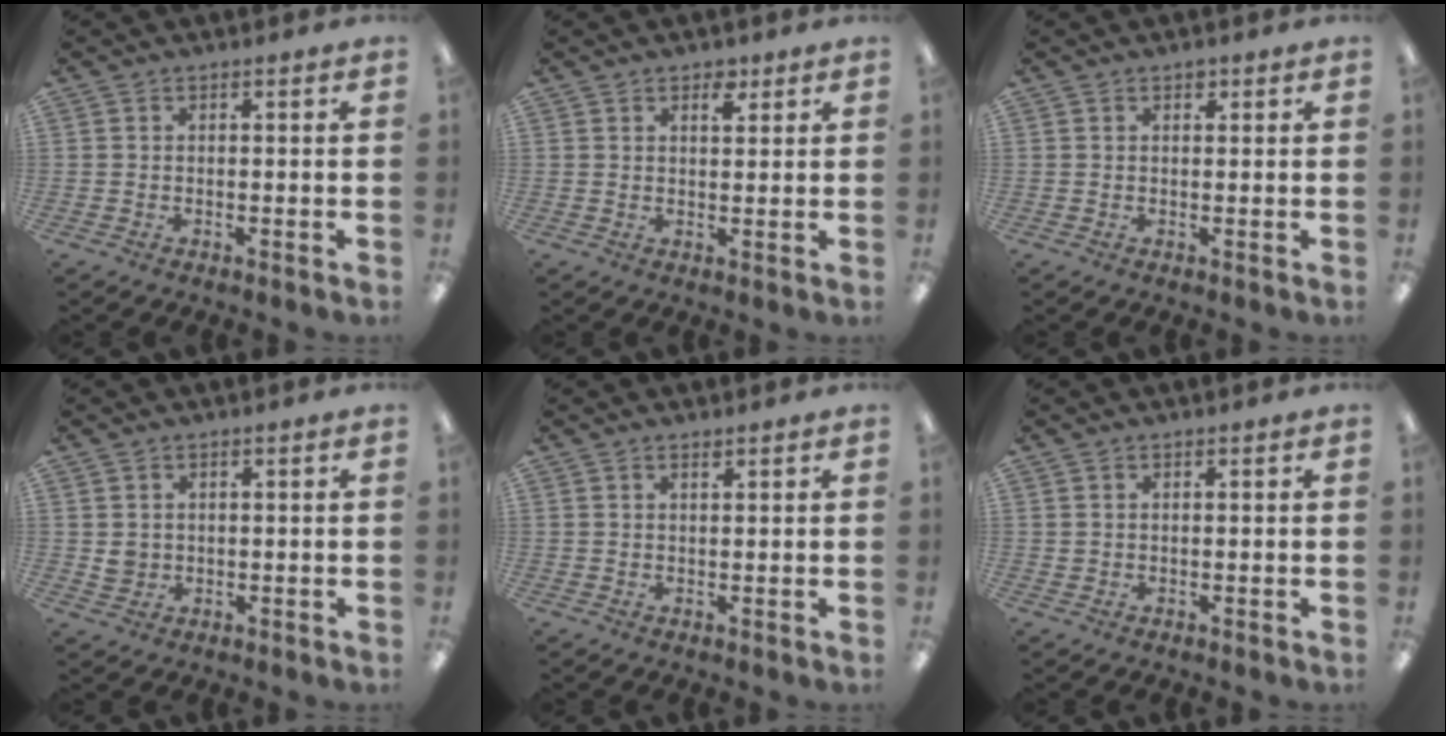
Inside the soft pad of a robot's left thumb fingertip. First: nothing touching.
{"total": 3.3, "force": [2.3, 1.6, 1.8], "torque": [-0.007, -0.012, 0.034]}
{"total": 1.5, "force": [0.9, 0.8, 0.8], "torque": [-0.009, 0.000, 0.015]}
{"total": 2.7, "force": [1.0, 2.4, 0.6], "torque": [-0.007, 0.000, 0.016]}
{"total": 1.4, "force": [1.2, 0.3, 0.6], "torque": [-0.014, -0.001, 0.021]}
{"total": 0.8, "force": [0.5, 0.6, 0.2], "torque": [-0.005, 0.002, 0.010]}